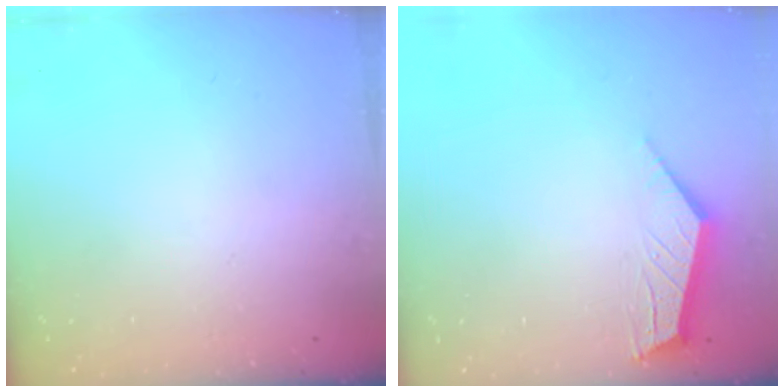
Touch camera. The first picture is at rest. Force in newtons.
{"total": 5.6, "press": 5.6, "slide": 0.5}